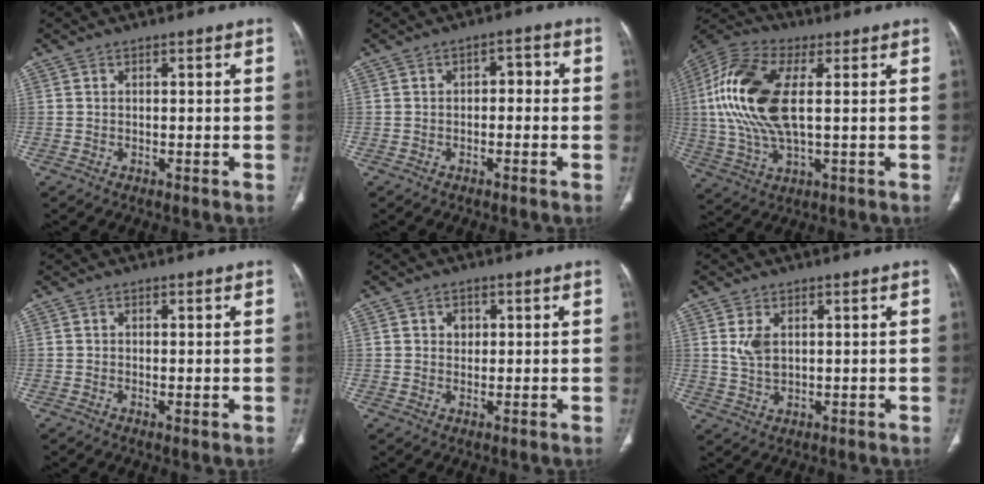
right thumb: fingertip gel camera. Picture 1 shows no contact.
{"total": 3.0, "force": [-0.2, 1.9, 2.3], "torque": [-0.019, 0.016, -0.012]}
{"total": 18.3, "force": [2.6, 8.3, 16.1], "torque": [-0.355, 0.008, 0.045]}
{"total": 0.7, "force": [-0.1, 0.3, 0.6], "torque": [-0.017, -0.004, -0.001]}
{"total": 2.4, "force": [0.8, 2.0, 1.1], "torque": [-0.006, -0.002, 0.012]}
{"total": 4.3, "force": [1.3, 2.4, 3.3], "torque": [-0.067, -0.006, 0.034]}